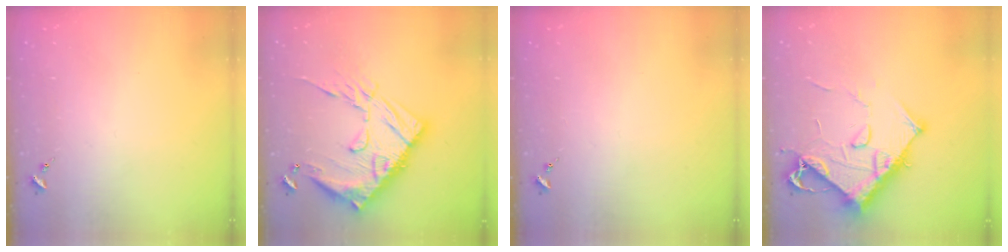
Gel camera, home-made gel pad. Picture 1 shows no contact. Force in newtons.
{"total": 22.5, "press": 22.4, "slide": 2.1}
{"total": 0.0}
{"total": 13.1, "press": 13.1, "slide": 1.4}